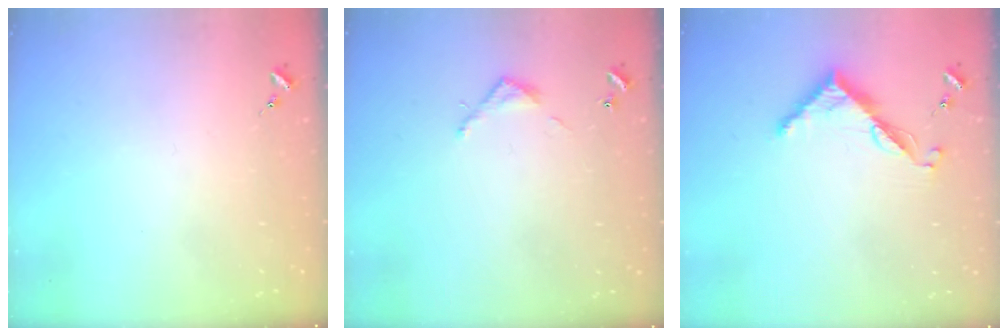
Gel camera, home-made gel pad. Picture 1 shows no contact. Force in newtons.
{"total": 3.2, "press": 3.2, "slide": 0.2}
{"total": 7.6, "press": 7.5, "slide": 0.6}